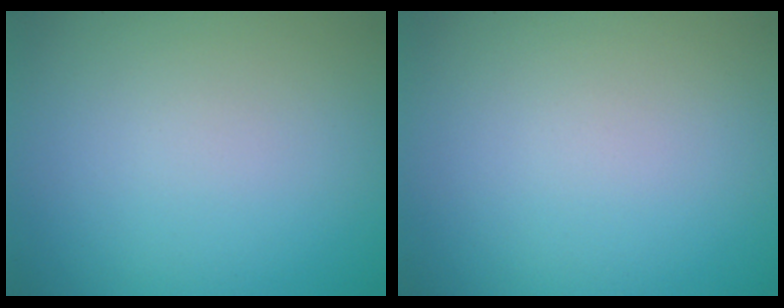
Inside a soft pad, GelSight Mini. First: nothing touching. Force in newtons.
{"total": 0.0}